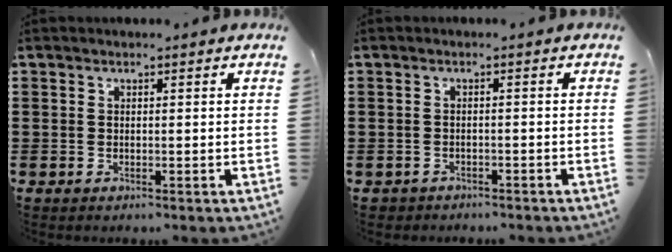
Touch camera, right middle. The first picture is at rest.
{"total": 1.2, "force": [-1.1, 0.3, -0.2], "torque": [-0.001, 0.001, -0.025]}